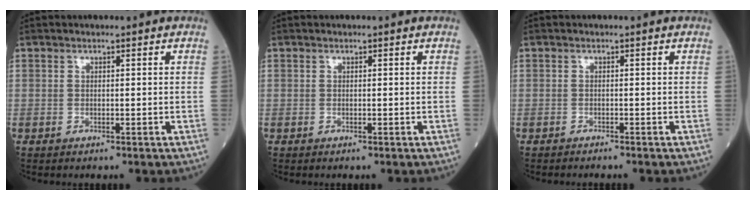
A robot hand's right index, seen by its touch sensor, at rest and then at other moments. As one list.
[{"total": 0.0}, {"total": 1.5, "force": [-1.4, 0.0, 0.5], "torque": [-0.009, -0.001, -0.019]}]